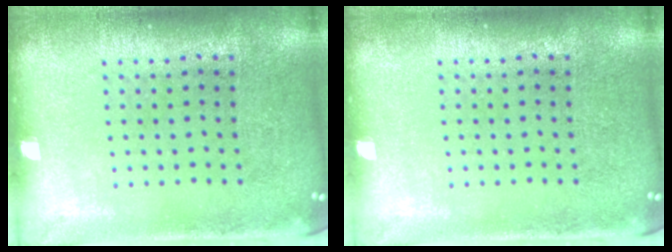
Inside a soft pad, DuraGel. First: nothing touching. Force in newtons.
{"total": 0.0}